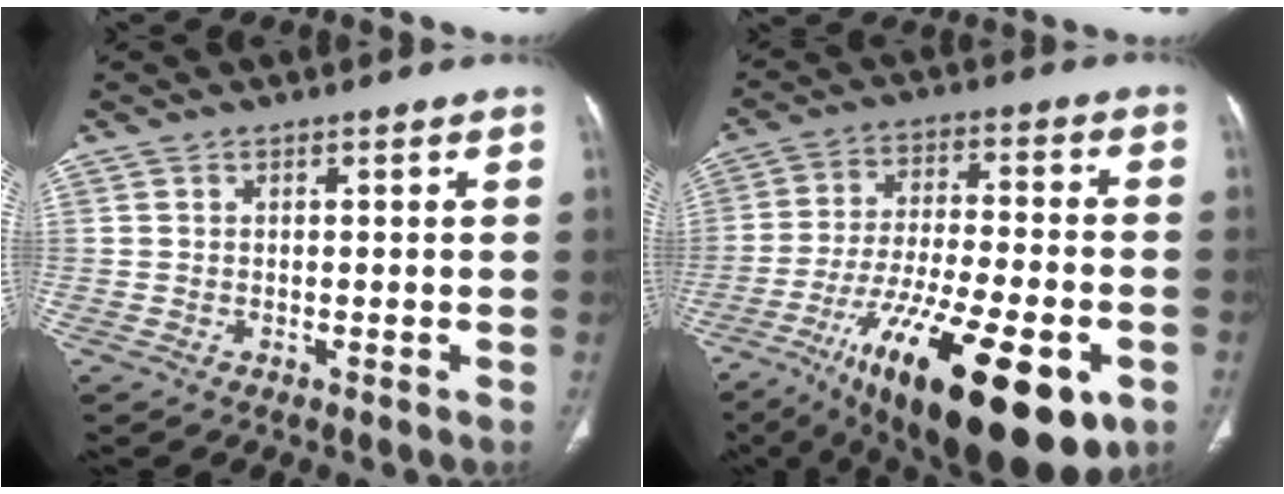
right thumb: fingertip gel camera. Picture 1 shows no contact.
{"total": 26.2, "force": [-11.9, 9.0, 21.6], "torque": [-0.337, 0.024, -0.181]}